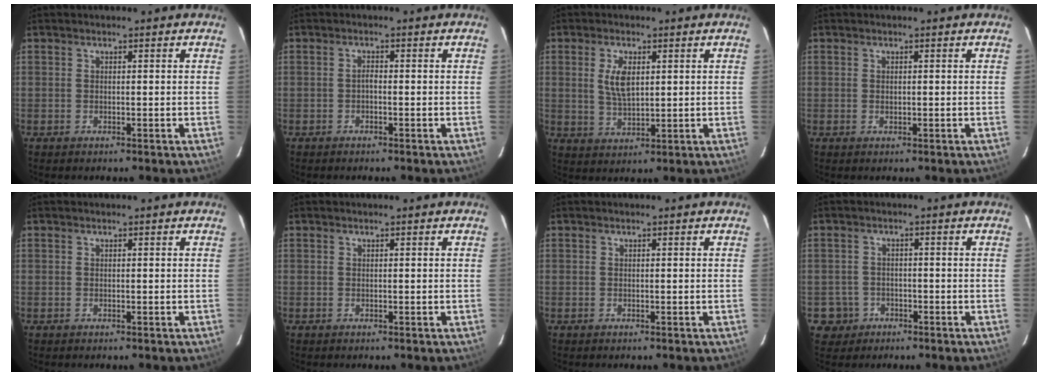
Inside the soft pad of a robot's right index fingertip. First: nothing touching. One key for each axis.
{"total": 0.9, "fx": -0.5, "fy": 0.3, "fz": 0.6, "tx": -0.012, "ty": 0.007, "tz": -0.011}
{"total": 5.8, "fx": 1.5, "fy": 2.8, "fz": 4.8, "tx": -0.092, "ty": 0.001, "tz": 0.033}
{"total": 0.6, "fx": 0.1, "fy": 0.4, "fz": 0.4, "tx": -0.005, "ty": -0.001, "tz": 0.003}
{"total": 0.0}
{"total": 0.0}
{"total": 0.0}
{"total": 4.5, "fx": -1.8, "fy": 4.1, "fz": 0.2, "tx": -0.020, "ty": 0.018, "tz": -0.027}